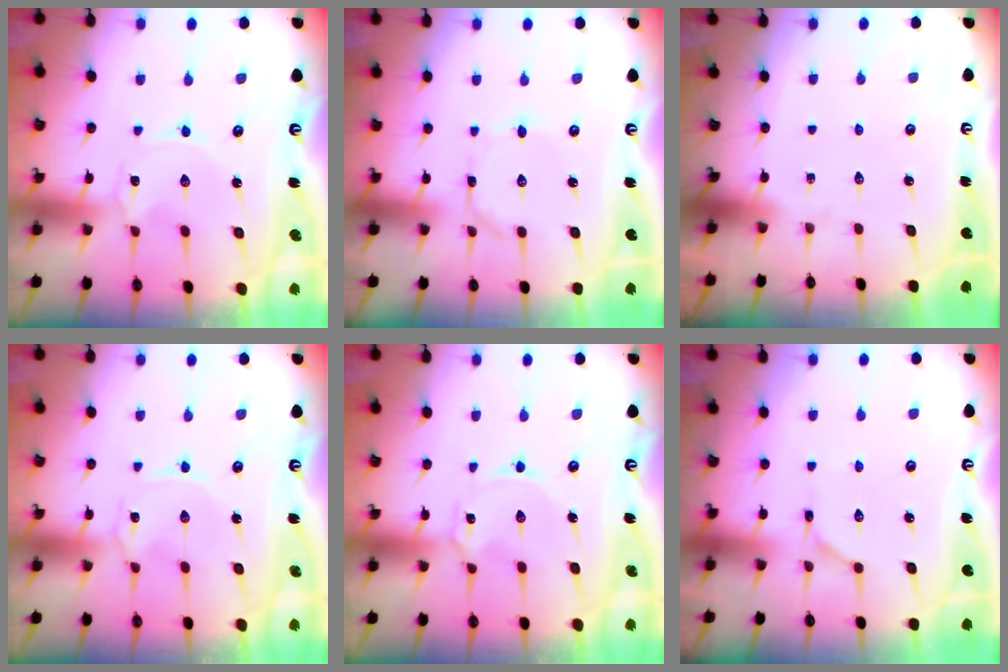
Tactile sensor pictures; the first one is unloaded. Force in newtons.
{"total": 1.6, "press": 1.6, "slide": 0.1}
{"total": 0.0}
{"total": 0.0}
{"total": 2.4, "press": 2.4, "slide": 0.3}
{"total": 3.9, "press": 3.9, "slide": 0.5}